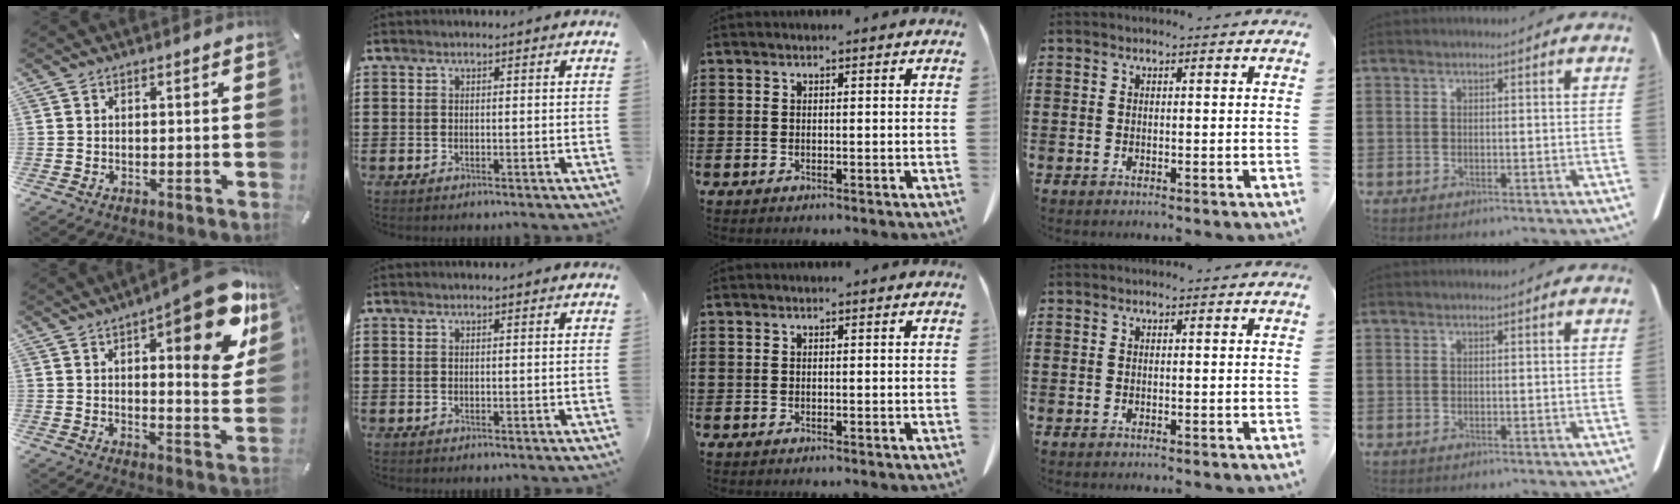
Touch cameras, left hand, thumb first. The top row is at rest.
{"thumb": {"total": 18.0, "force": [9.4, 5.8, 14.3], "torque": [-0.168, -0.070, 0.142]}}